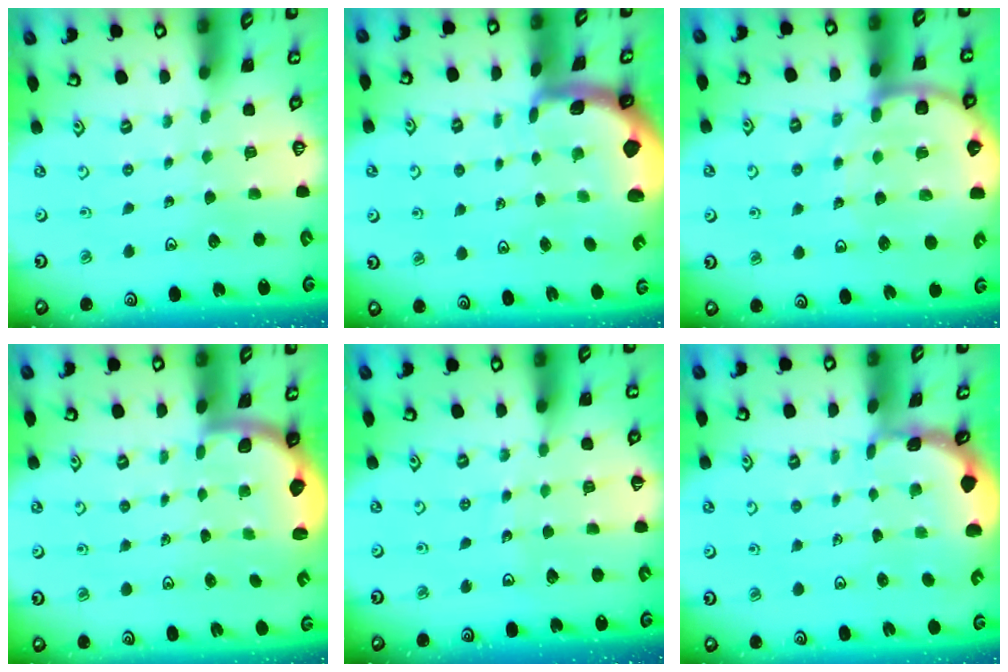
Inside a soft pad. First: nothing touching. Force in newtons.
{"total": 1.8, "press": 1.8, "slide": 0.4}
{"total": 10.0, "press": 9.9, "slide": 1.3}
{"total": 2.2, "press": 2.1, "slide": 0.7}
{"total": 3.8, "press": 3.8, "slide": 0.3}
{"total": 1.0, "press": 1.0, "slide": 0.0}